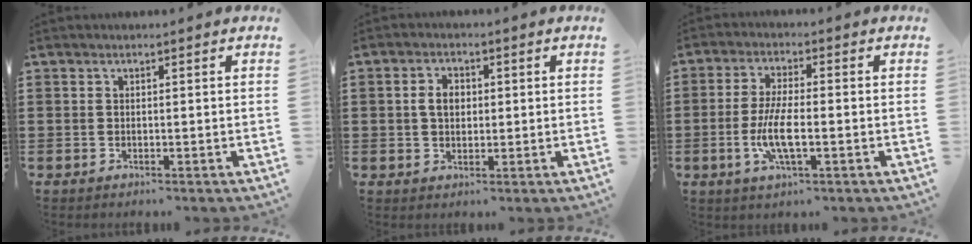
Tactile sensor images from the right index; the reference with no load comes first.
{"total": 3.2, "force": [0.3, 2.2, 2.4], "torque": [-0.052, 0.009, 0.003]}
{"total": 6.6, "force": [-1.8, 1.7, 6.1], "torque": [-0.129, -0.008, -0.038]}